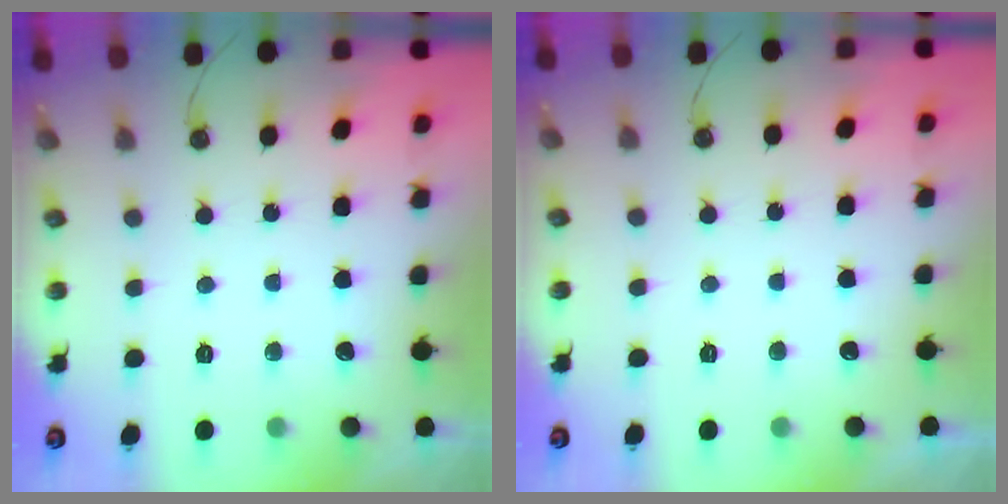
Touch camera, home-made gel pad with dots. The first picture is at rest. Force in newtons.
{"total": 0.0}